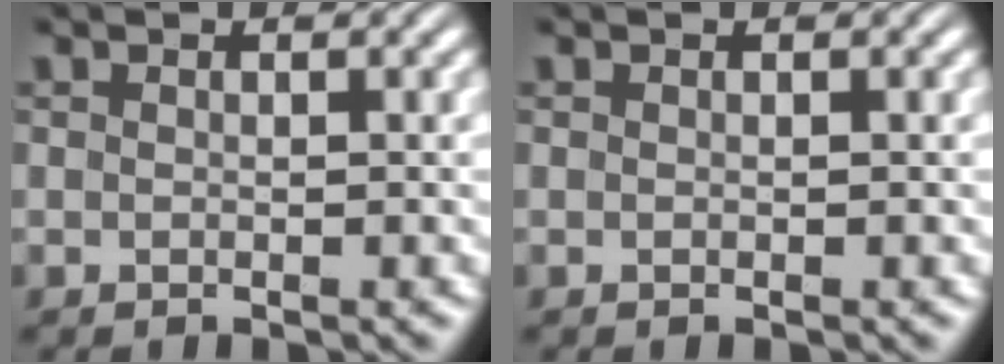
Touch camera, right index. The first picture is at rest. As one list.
[{"total": 0.0}]